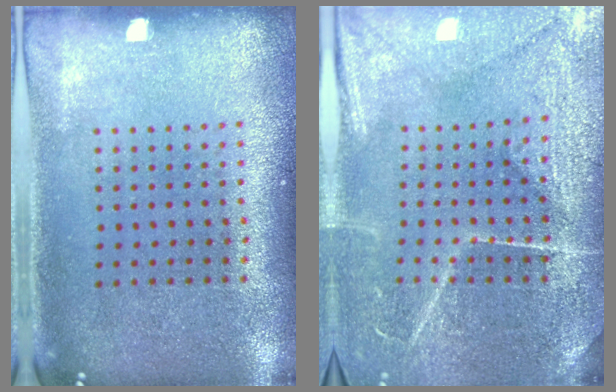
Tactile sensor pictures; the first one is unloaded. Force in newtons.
{"total": 3.9, "press": 3.6, "slide": 1.4}